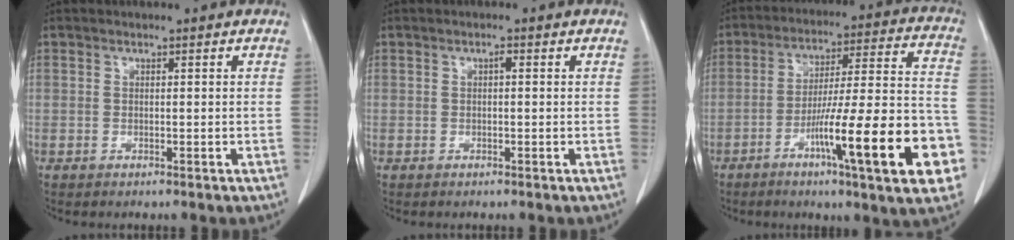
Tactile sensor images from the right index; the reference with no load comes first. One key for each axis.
{"total": 0.7, "fx": 0.1, "fy": 0.2, "fz": 0.6, "tx": -0.012, "ty": 0.002, "tz": 0.001}
{"total": 22.0, "fx": -8.7, "fy": 1.6, "fz": 20.1, "tx": -0.245, "ty": 0.005, "tz": -0.126}